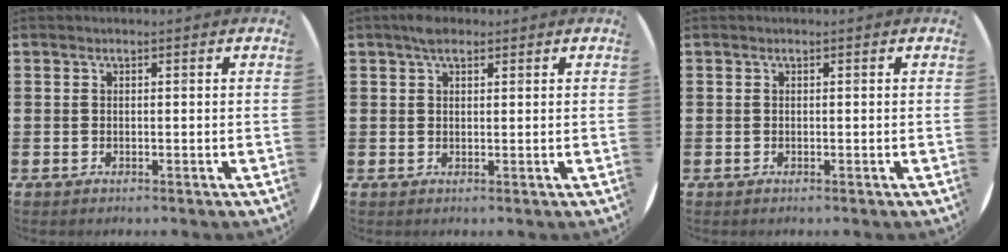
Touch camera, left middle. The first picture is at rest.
{"total": 2.5, "force": [1.8, 1.0, 1.3], "torque": [-0.020, 0.003, 0.031]}
{"total": 0.0}